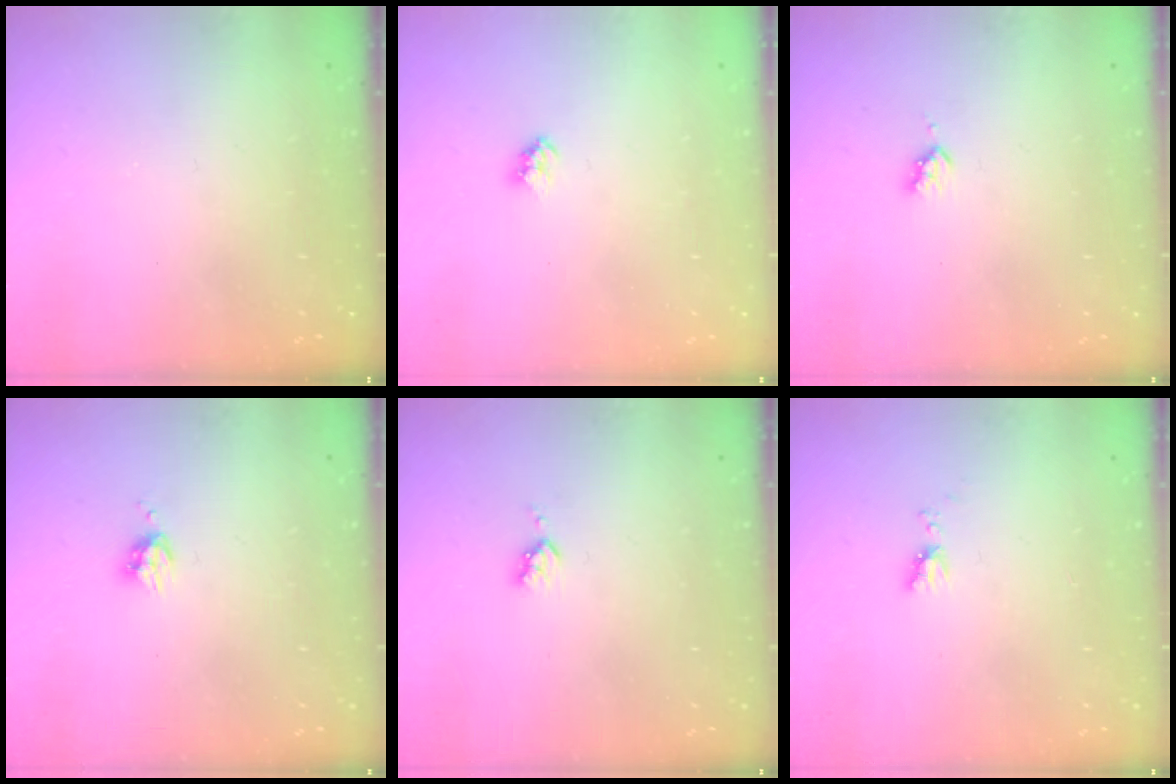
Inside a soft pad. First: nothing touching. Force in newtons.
{"total": 2.4, "press": 2.4, "slide": 0.2}
{"total": 3.1, "press": 3.0, "slide": 0.5}
{"total": 4.0, "press": 3.9, "slide": 0.6}
{"total": 3.2, "press": 3.2, "slide": 0.4}
{"total": 3.7, "press": 3.6, "slide": 0.7}